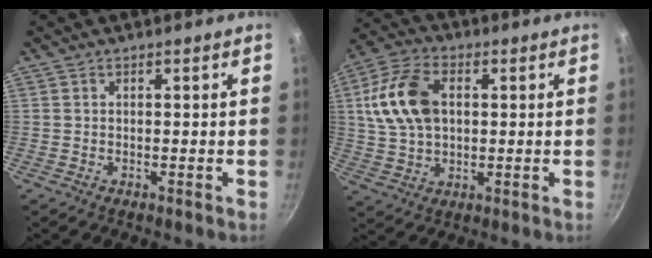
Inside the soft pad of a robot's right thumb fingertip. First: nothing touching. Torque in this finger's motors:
{"motor_torque": [-0.89, 1.09, 0.31, -0.17, 0.14]}